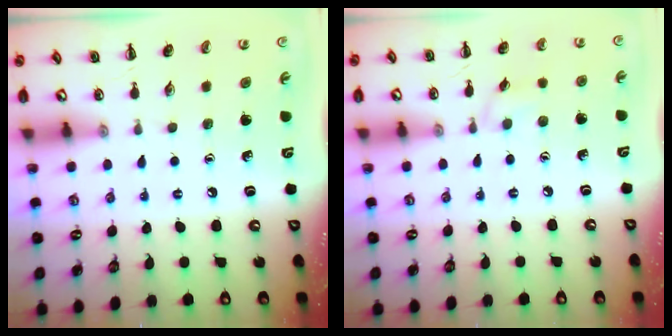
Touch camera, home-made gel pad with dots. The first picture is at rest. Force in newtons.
{"total": 3.5, "press": 3.4, "slide": 1.0}